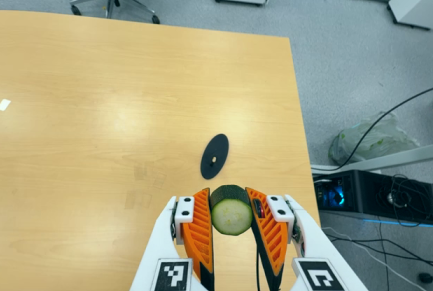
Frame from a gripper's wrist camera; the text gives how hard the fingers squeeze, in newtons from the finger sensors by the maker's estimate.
{"total": 10.2, "left": 10.0, "right": 10.4}